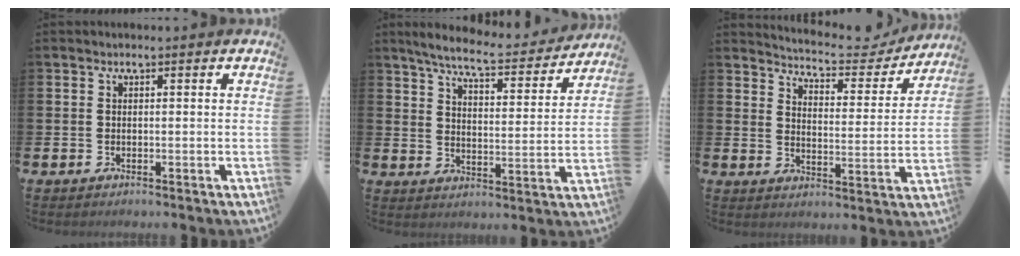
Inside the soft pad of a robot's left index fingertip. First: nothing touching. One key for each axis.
{"total": 7.3, "fx": 6.7, "fy": 0.5, "fz": 2.8, "tx": -0.077, "ty": -0.042, "tz": 0.112}
{"total": 5.4, "fx": 5.3, "fy": 0.9, "fz": 0.9, "tx": -0.031, "ty": -0.047, "tz": 0.085}